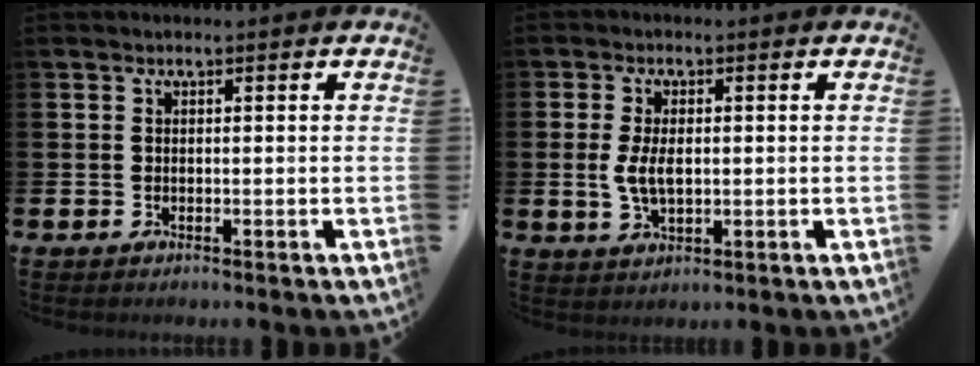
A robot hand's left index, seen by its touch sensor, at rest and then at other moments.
{"total": 4.4, "force": [0.3, 2.3, 3.7], "torque": [-0.068, 0.000, -0.001]}